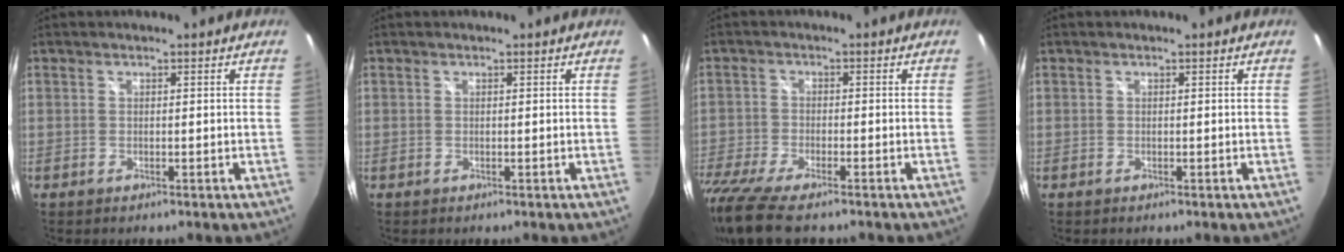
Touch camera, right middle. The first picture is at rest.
{"total": 0.0}
{"total": 12.2, "force": [-9.4, 3.2, 7.1], "torque": [-0.177, -0.055, -0.177]}
{"total": 0.0}